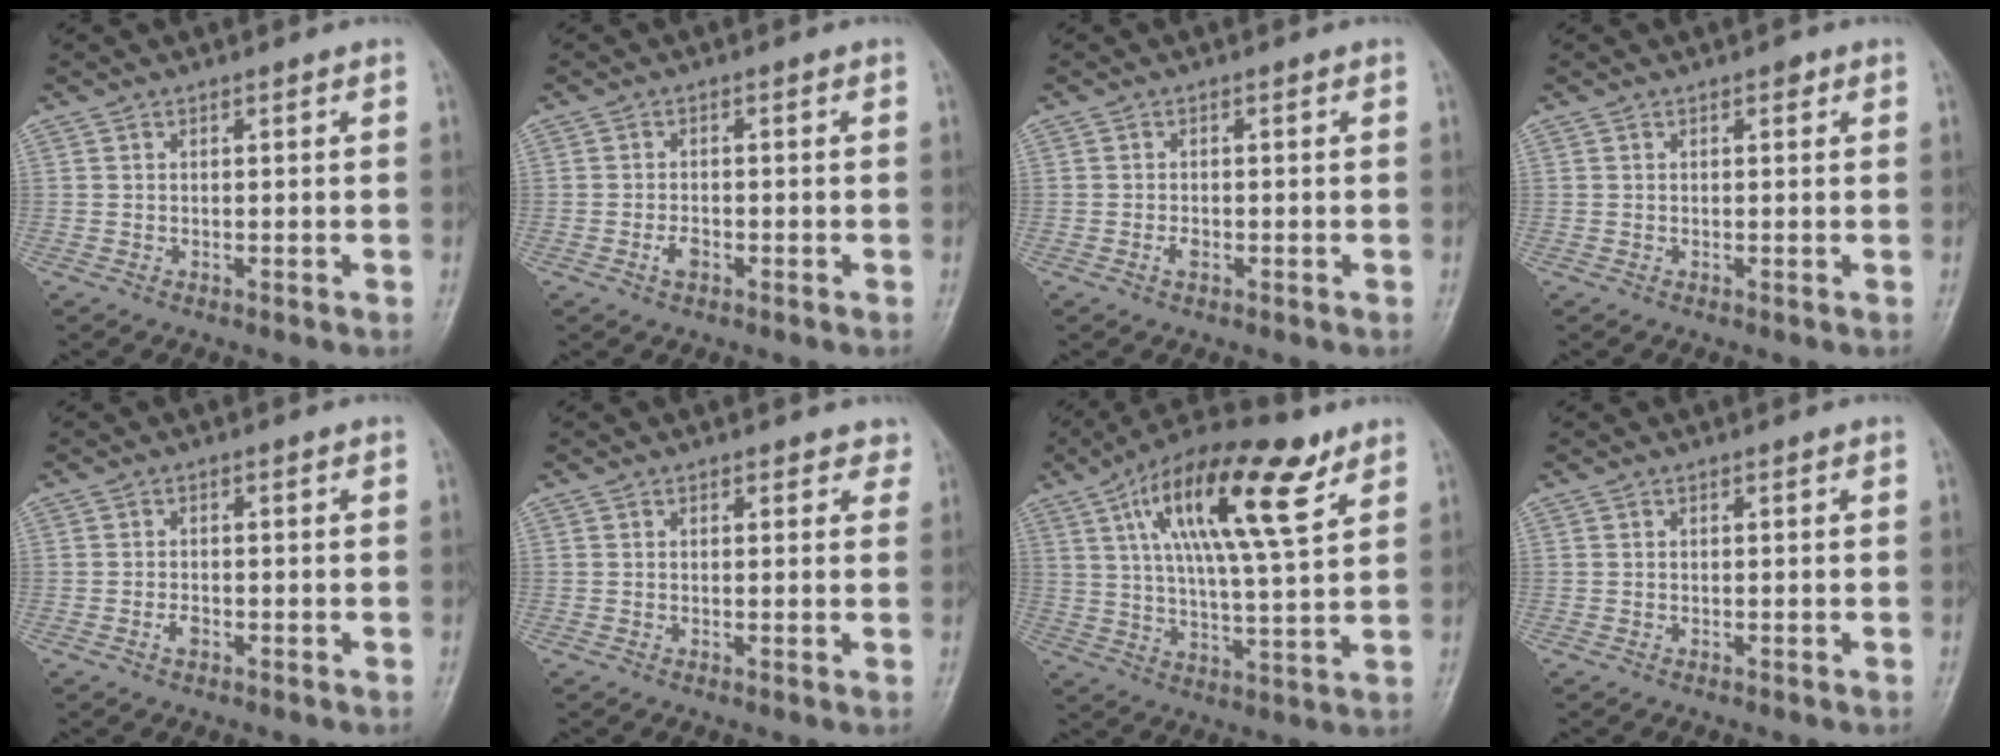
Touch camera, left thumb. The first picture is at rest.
{"total": 2.2, "force": [-1.0, 1.2, 1.4], "torque": [-0.026, 0.005, -0.020]}
{"total": 1.4, "force": [-0.6, 0.8, 1.0], "torque": [-0.018, 0.000, -0.012]}
{"total": 1.1, "force": [0.6, 0.6, 0.7], "torque": [-0.002, 0.000, 0.004]}
{"total": 1.6, "force": [-0.8, 0.9, 1.0], "torque": [-0.018, 0.003, -0.016]}
{"total": 2.2, "force": [1.6, 1.4, 0.6], "torque": [0.022, -0.005, 0.011]}
{"total": 19.6, "force": [9.2, 5.9, 16.3], "torque": [-0.259, -0.015, 0.151]}
{"total": 0.0}